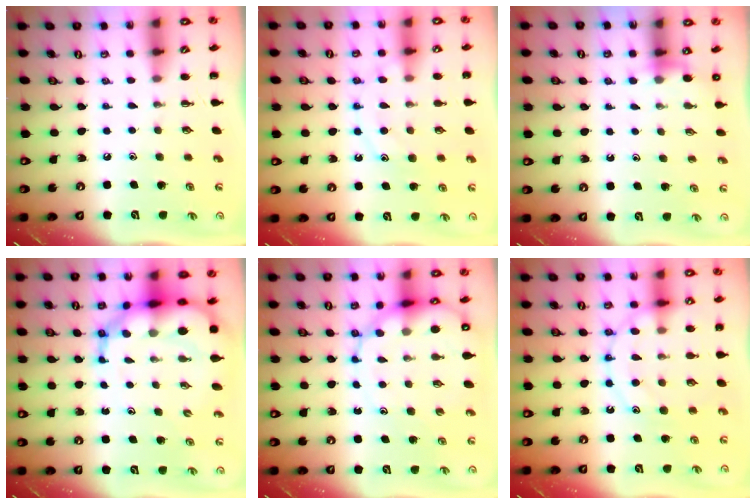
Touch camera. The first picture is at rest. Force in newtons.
{"total": 11.9, "press": 11.9, "slide": 0.9}
{"total": 3.6, "press": 3.5, "slide": 1.0}
{"total": 12.9, "press": 12.3, "slide": 3.9}
{"total": 12.3, "press": 11.8, "slide": 3.7}
{"total": 11.8, "press": 11.8, "slide": 0.9}